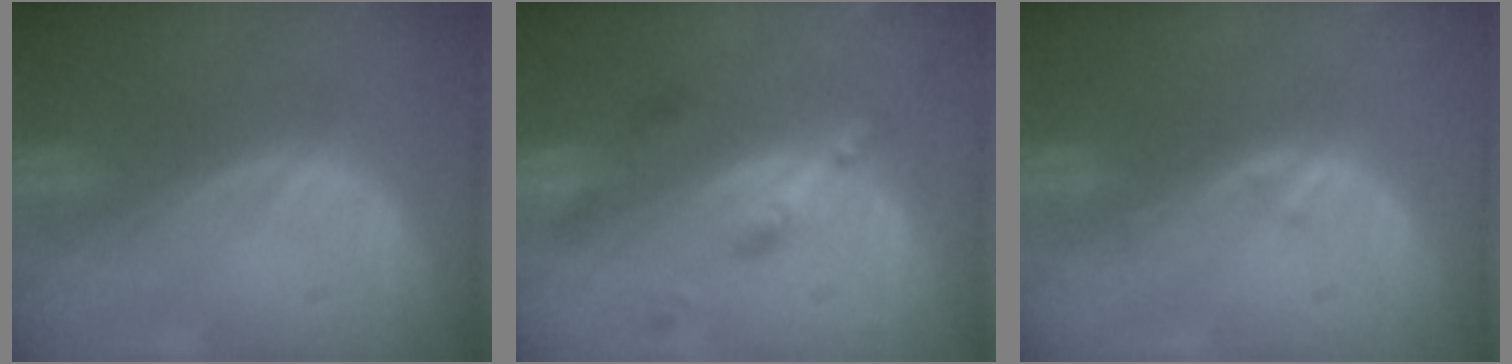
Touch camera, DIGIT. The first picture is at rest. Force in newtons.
{"total": 4.5, "press": 4.3, "slide": 1.3}
{"total": 0.7, "press": 0.6, "slide": 0.3}